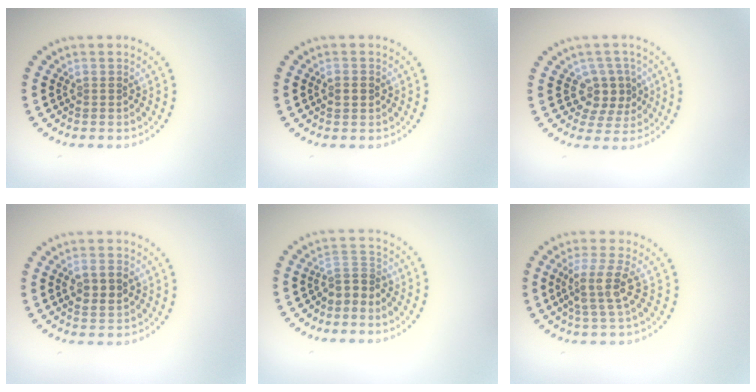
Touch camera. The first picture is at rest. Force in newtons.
{"total": 1.8, "press": 1.8, "slide": 0.1}
{"total": 3.0, "press": 2.3, "slide": 1.9}
{"total": 2.7, "press": 2.7, "slide": 0.4}
{"total": 2.1, "press": 1.6, "slide": 1.3}
{"total": 3.6, "press": 2.8, "slide": 2.2}